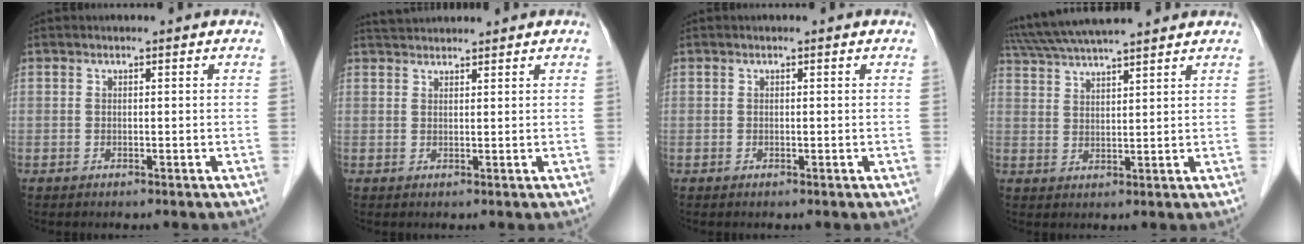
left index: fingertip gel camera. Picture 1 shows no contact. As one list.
[{"total": 3.3, "force": [3.2, 0.2, 0.7], "torque": [-0.014, 0.030, 0.061]}, {"total": 0.0}, {"total": 13.5, "force": [12.0, 0.7, 6.1], "torque": [-0.118, 0.040, 0.195]}]